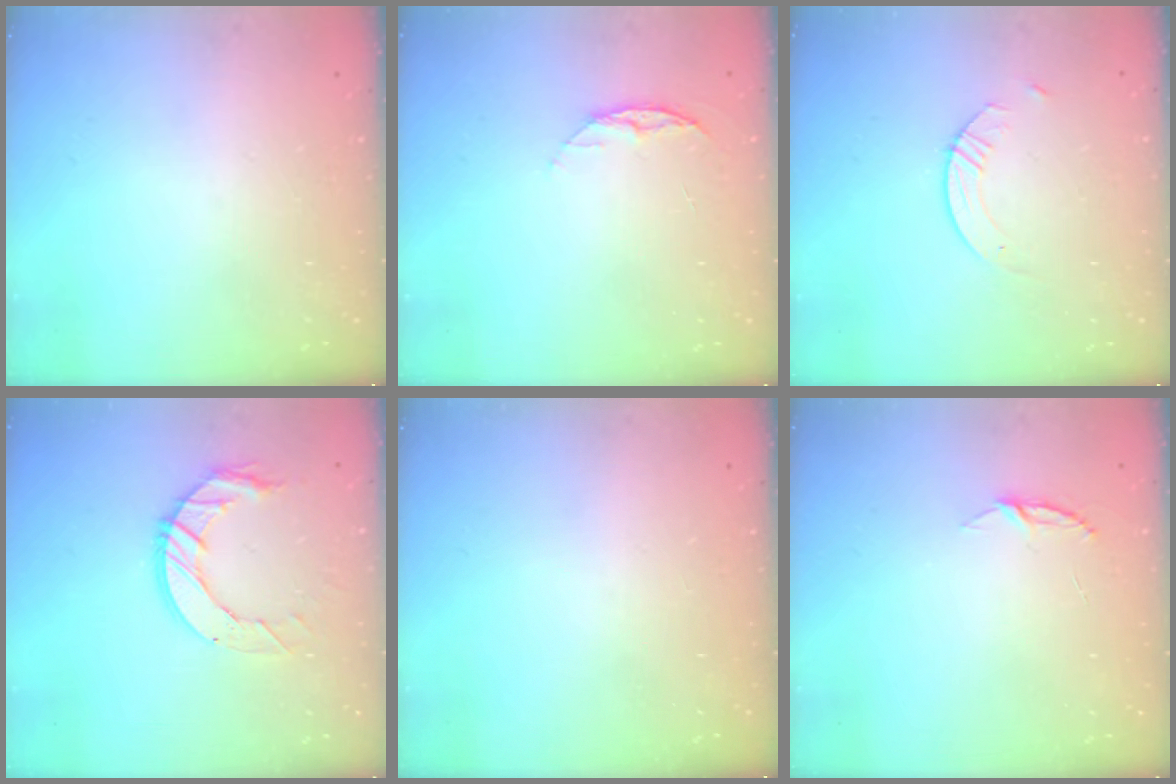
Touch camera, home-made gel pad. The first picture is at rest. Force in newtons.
{"total": 6.4, "press": 6.3, "slide": 0.7}
{"total": 4.9, "press": 4.8, "slide": 0.5}
{"total": 11.0, "press": 11.0, "slide": 1.2}
{"total": 0.0}
{"total": 3.9, "press": 3.8, "slide": 0.4}